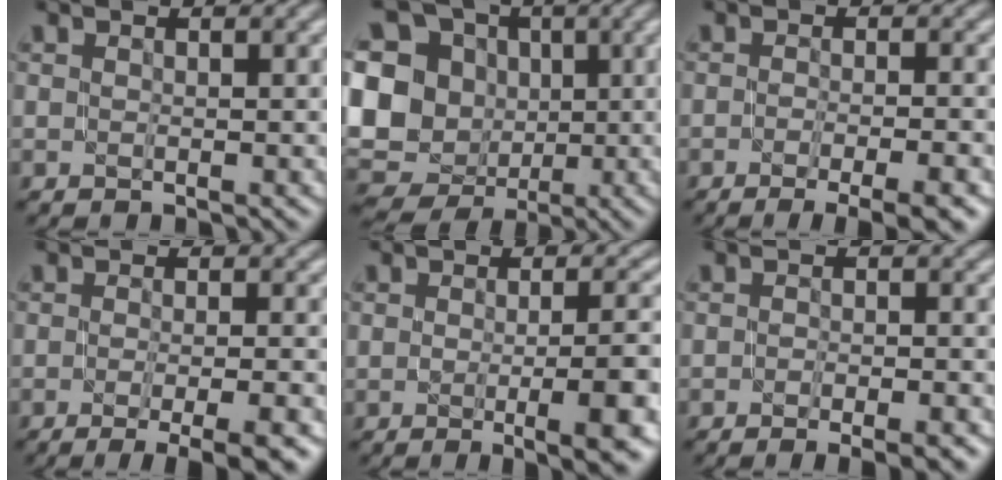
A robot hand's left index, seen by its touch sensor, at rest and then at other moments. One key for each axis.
{"total": 15.6, "fx": 0.3, "fy": 14.1, "fz": 6.7, "tx": -0.169, "ty": 0.017, "tz": -0.013}
{"total": 5.9, "fx": -3.4, "fy": 1.5, "fz": 4.6, "tx": -0.054, "ty": -0.003, "tz": -0.042}
{"total": 6.4, "fx": -3.2, "fy": 1.6, "fz": 5.2, "tx": -0.054, "ty": -0.006, "tz": -0.042}
{"total": 7.1, "fx": -1.8, "fy": 2.1, "fz": 6.5, "tx": -0.073, "ty": -0.007, "tz": -0.016}
{"total": 4.5, "fx": -2.7, "fy": 1.3, "fz": 3.4, "tx": -0.042, "ty": -0.001, "tz": -0.028}